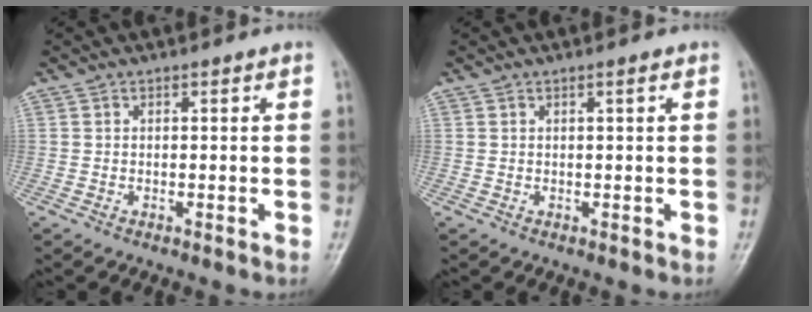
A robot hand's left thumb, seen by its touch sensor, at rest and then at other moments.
{"total": 0.7, "force": [0.3, 0.0, 0.6], "torque": [-0.009, 0.001, 0.004]}